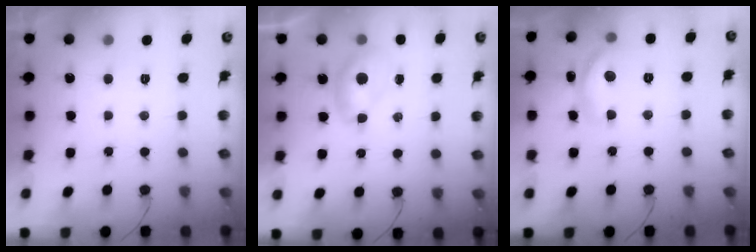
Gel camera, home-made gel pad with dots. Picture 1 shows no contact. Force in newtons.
{"total": 6.3, "press": 6.3, "slide": 1.0}
{"total": 11.2, "press": 11.2, "slide": 0.5}